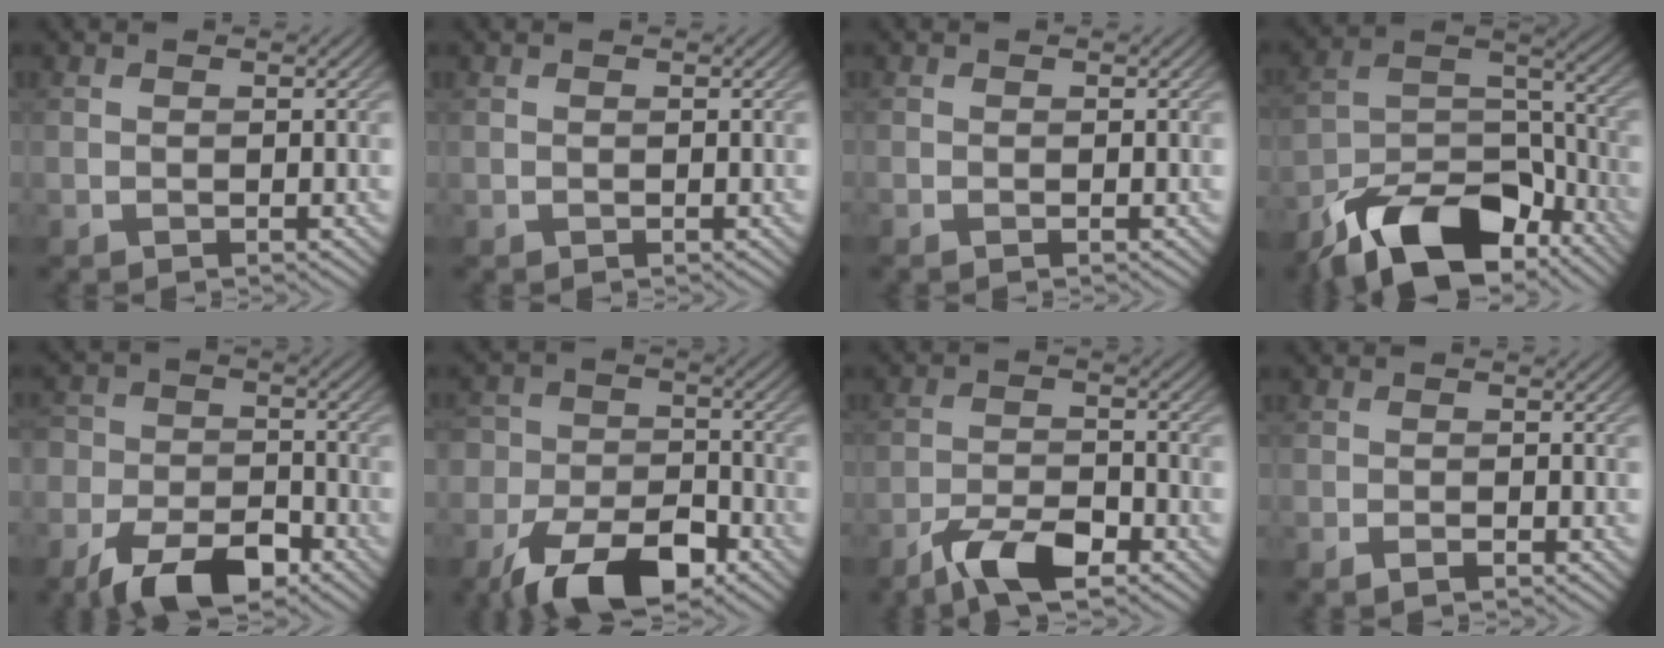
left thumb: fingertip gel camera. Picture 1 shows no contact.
{"total": 0.0}
{"total": 0.0}
{"total": 15.1, "force": [-10.9, 6.4, 8.1], "torque": [-0.155, -0.011, -0.210]}
{"total": 9.3, "force": [-6.1, 4.8, 5.1], "torque": [-0.102, -0.010, -0.119]}
{"total": 11.2, "force": [-7.1, 5.8, 6.4], "torque": [-0.126, -0.013, -0.131]}
{"total": 7.0, "force": [-5.0, 2.0, 4.4], "torque": [-0.086, 0.001, -0.096]}
{"total": 1.4, "force": [-1.0, 0.2, 0.9], "torque": [-0.016, 0.001, -0.019]}